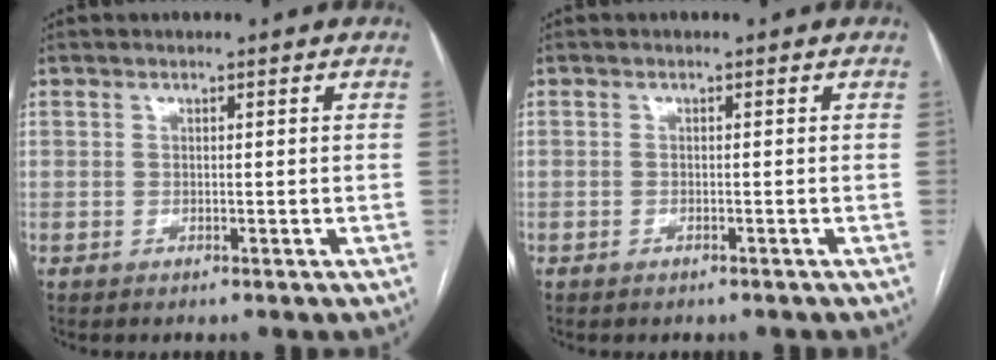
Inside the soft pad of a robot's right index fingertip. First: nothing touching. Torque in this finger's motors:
{"motor_torque": [0.23, -0.07, 0.06, -0.01]}